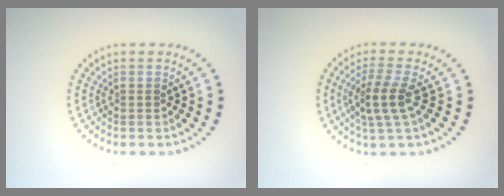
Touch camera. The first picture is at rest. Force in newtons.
{"total": 3.2, "press": 2.8, "slide": 1.6}